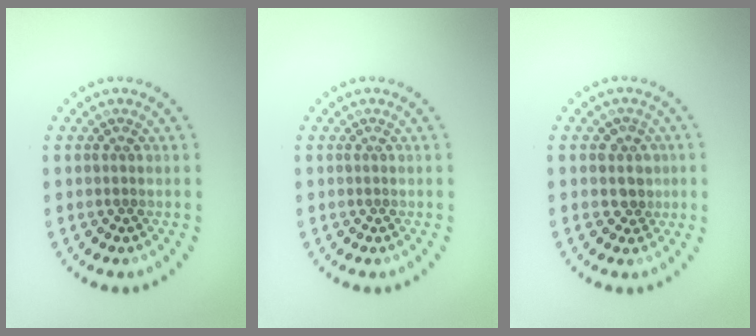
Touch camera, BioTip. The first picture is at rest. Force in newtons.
{"total": 0.0}
{"total": 1.9, "press": 1.5, "slide": 1.1}